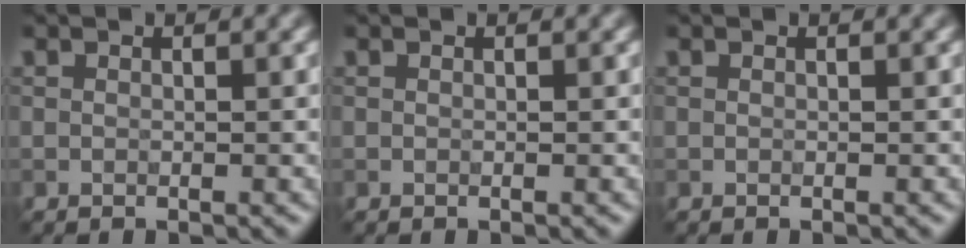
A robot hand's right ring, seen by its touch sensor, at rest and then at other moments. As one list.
[{"total": 0.0}, {"total": 0.0}]